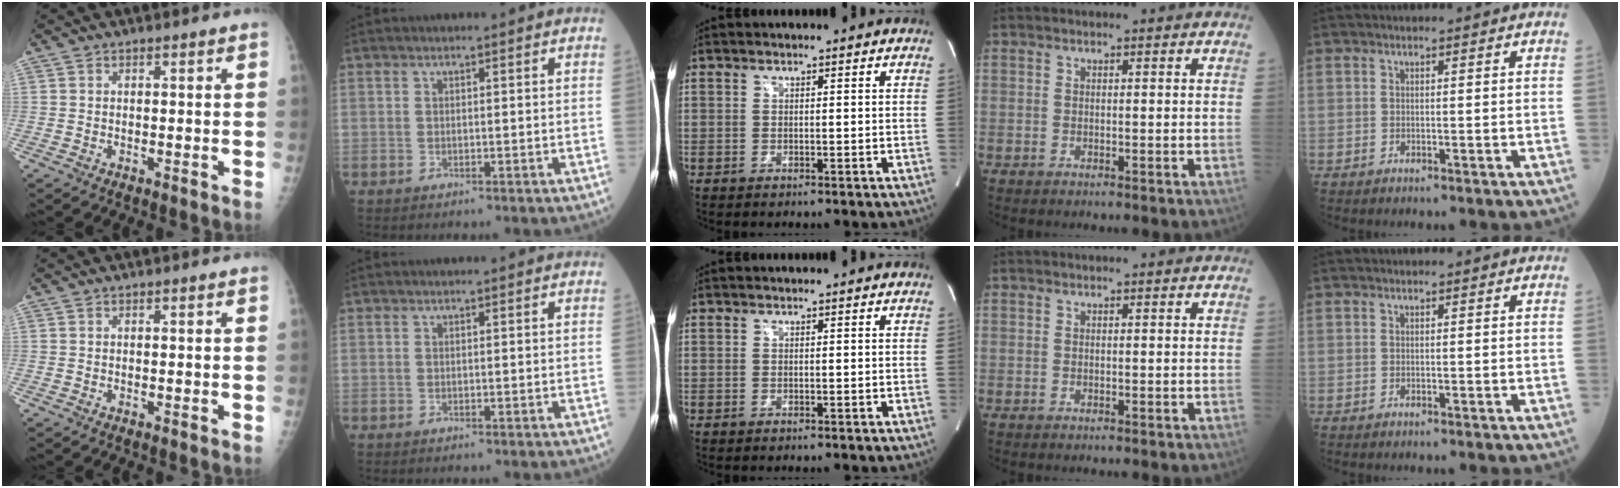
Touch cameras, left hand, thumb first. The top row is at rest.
{}